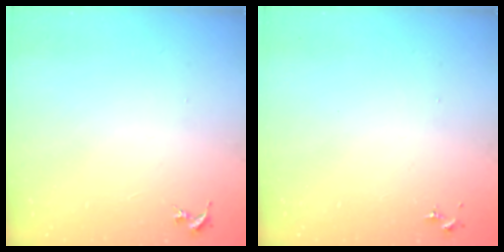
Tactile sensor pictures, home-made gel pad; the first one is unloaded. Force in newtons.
{"total": 0.0}